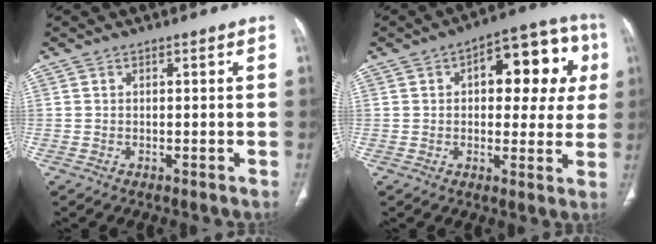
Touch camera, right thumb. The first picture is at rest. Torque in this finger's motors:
{"motor_torque": [1.04, 3.97, 0.92, -0.15, 0.05]}